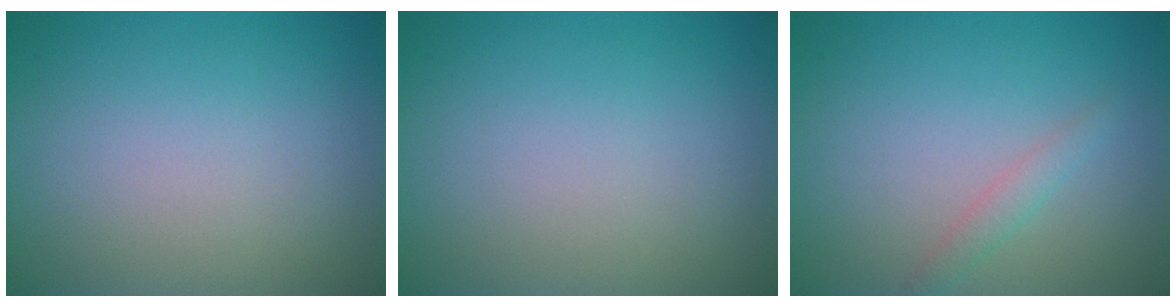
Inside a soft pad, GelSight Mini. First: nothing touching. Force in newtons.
{"total": 0.0}
{"total": 1.3, "press": 1.3, "slide": 0.1}